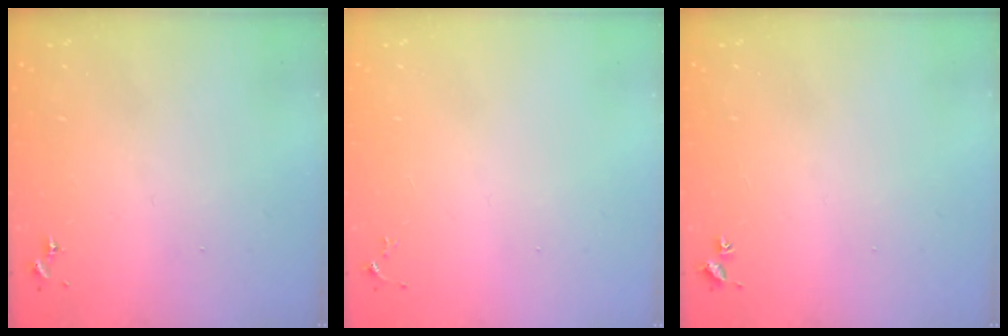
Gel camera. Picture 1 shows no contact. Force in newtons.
{"total": 3.3, "press": 3.3, "slide": 0.5}
{"total": 1.8, "press": 1.8, "slide": 0.2}